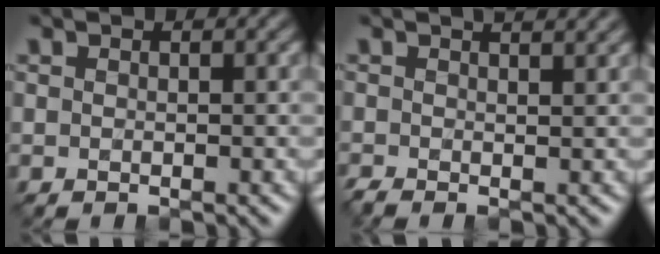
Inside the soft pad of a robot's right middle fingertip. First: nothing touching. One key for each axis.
{"total": 2.5, "fx": 0.5, "fy": 0.9, "fz": 2.3, "tx": -0.024, "ty": 0.010, "tz": -0.003}